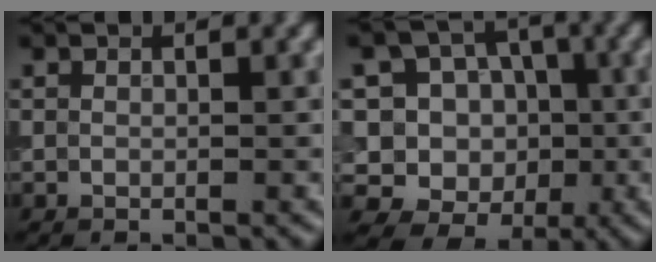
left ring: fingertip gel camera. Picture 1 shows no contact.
{"total": 12.6, "force": [0.3, 11.9, 3.9], "torque": [-0.112, 0.051, -0.012]}